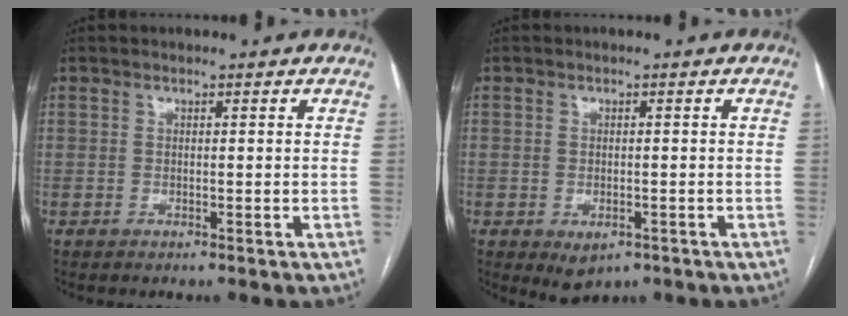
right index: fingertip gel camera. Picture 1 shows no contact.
{"total": 3.2, "force": [-1.4, 2.0, 2.0], "torque": [-0.029, -0.003, -0.004]}